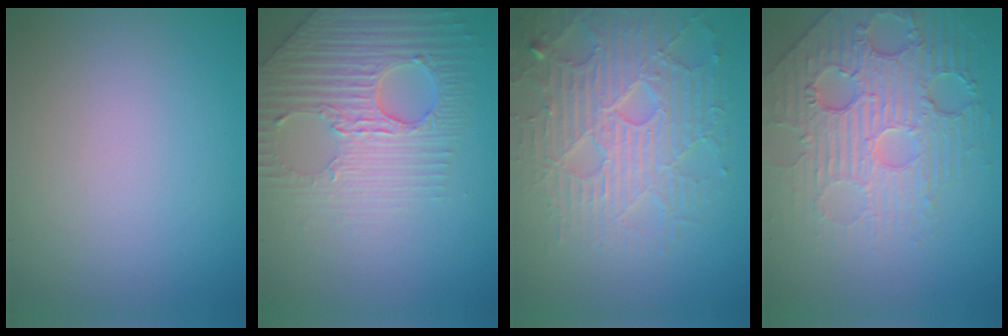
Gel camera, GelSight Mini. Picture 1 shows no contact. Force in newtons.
{"total": 4.8, "press": 4.5, "slide": 1.7}
{"total": 6.1, "press": 5.2, "slide": 3.1}
{"total": 6.8, "press": 5.2, "slide": 4.3}